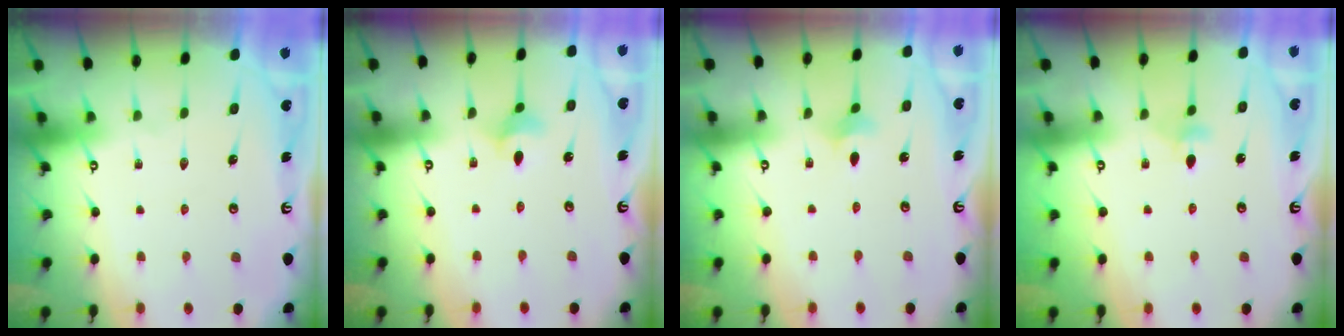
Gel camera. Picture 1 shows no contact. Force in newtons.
{"total": 3.4, "press": 3.3, "slide": 0.6}
{"total": 2.0, "press": 2.0, "slide": 0.4}
{"total": 2.9, "press": 2.8, "slide": 0.6}